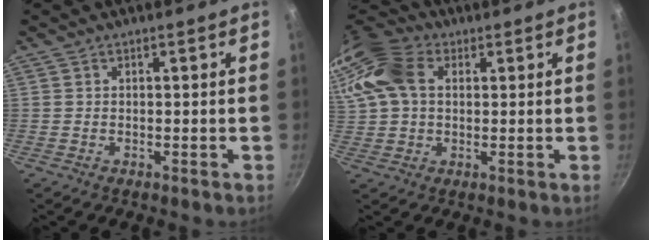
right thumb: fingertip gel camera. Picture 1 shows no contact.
{"total": 18.3, "force": [4.9, 13.1, 11.7], "torque": [-0.272, 0.032, 0.080]}